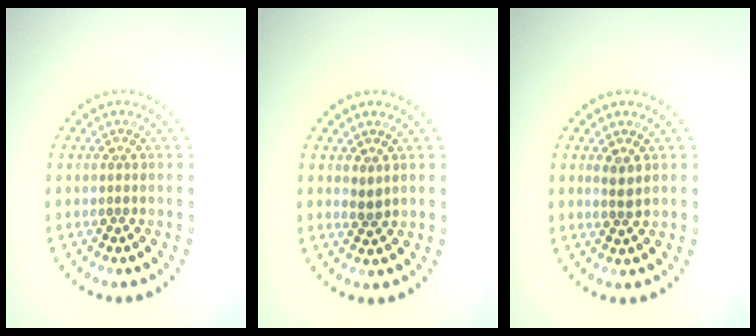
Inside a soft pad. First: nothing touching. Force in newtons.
{"total": 0.9, "press": 0.7, "slide": 0.6}
{"total": 1.3, "press": 1.1, "slide": 0.6}